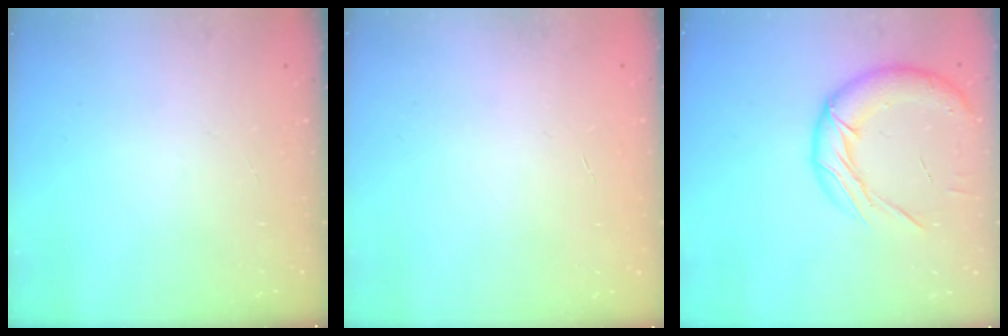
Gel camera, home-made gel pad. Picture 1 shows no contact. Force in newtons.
{"total": 0.0}
{"total": 15.9, "press": 15.7, "slide": 1.9}